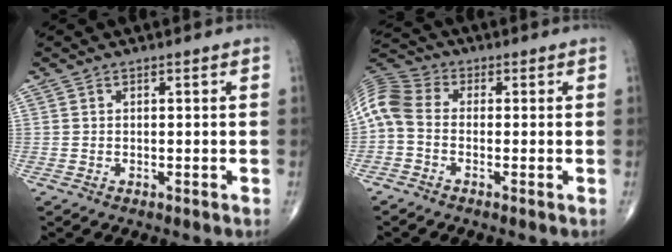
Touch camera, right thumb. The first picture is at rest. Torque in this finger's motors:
{"motor_torque": [-0.29, 0.35, 0.12, -0.56, 0.07]}